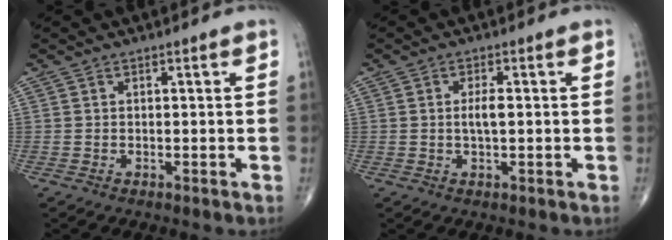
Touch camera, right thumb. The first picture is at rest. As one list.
[{"total": 2.7, "force": [0.0, 0.9, 2.6], "torque": [-0.049, 0.000, -0.001]}]